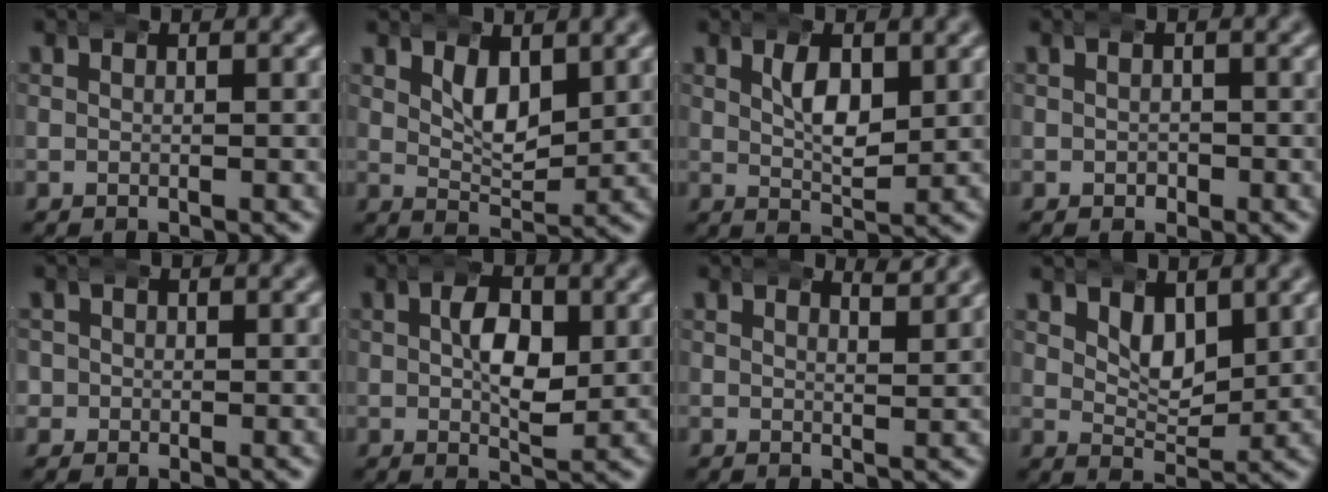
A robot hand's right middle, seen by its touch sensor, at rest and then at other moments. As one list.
[{"total": 3.0, "force": [1.7, 1.3, 2.2], "torque": [-0.033, -0.016, 0.030]}, {"total": 2.7, "force": [1.1, 1.0, 2.2], "torque": [-0.036, -0.013, 0.021]}, {"total": 0.7, "force": [-0.3, 0.6, 0.0], "torque": [0.003, -0.001, -0.007]}, {"total": 2.1, "force": [0.0, 2.1, 0.1], "torque": [-0.011, -0.001, -0.008]}, {"total": 3.8, "force": [0.8, 1.9, 3.2], "torque": [-0.050, -0.013, 0.014]}, {"total": 1.9, "force": [1.8, 0.0, 0.6], "torque": [-0.007, -0.009, 0.029]}, {"total": 3.1, "force": [2.0, 1.5, 1.9], "torque": [-0.029, -0.015, 0.035]}]